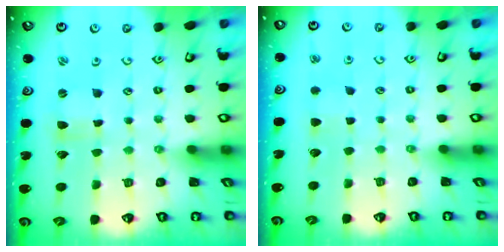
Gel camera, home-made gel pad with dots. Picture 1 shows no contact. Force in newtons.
{"total": 2.5, "press": 2.4, "slide": 0.7}